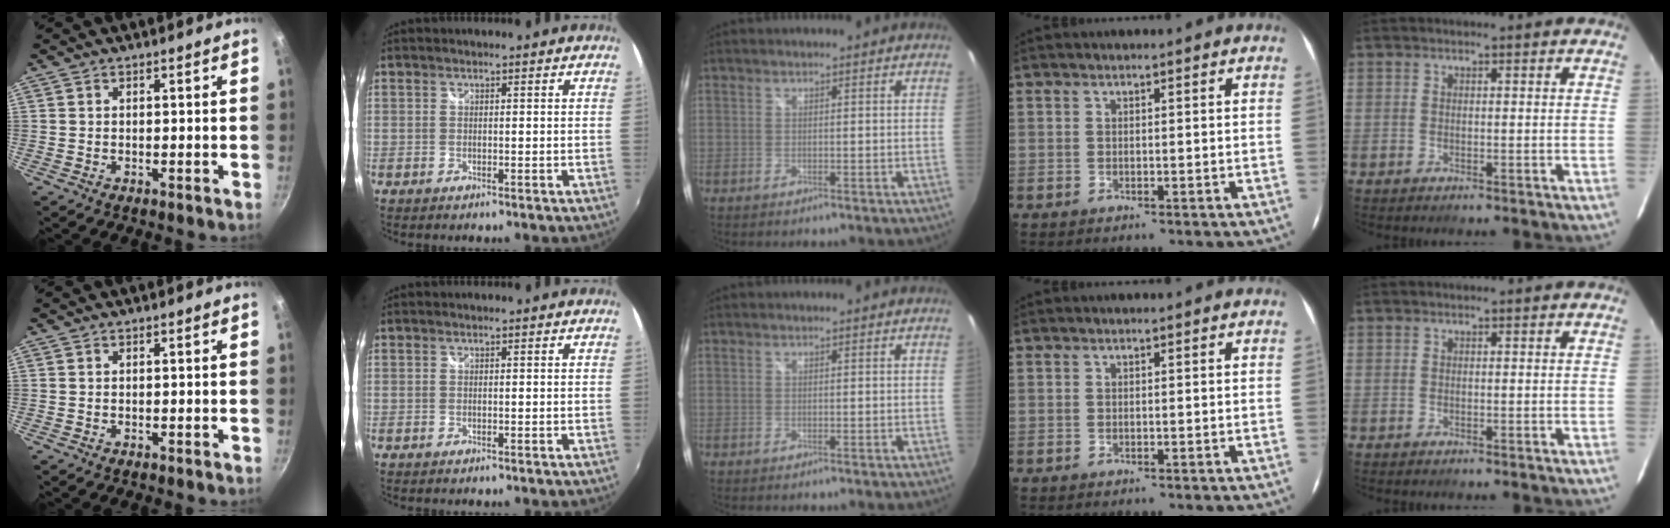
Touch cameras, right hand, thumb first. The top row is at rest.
{}